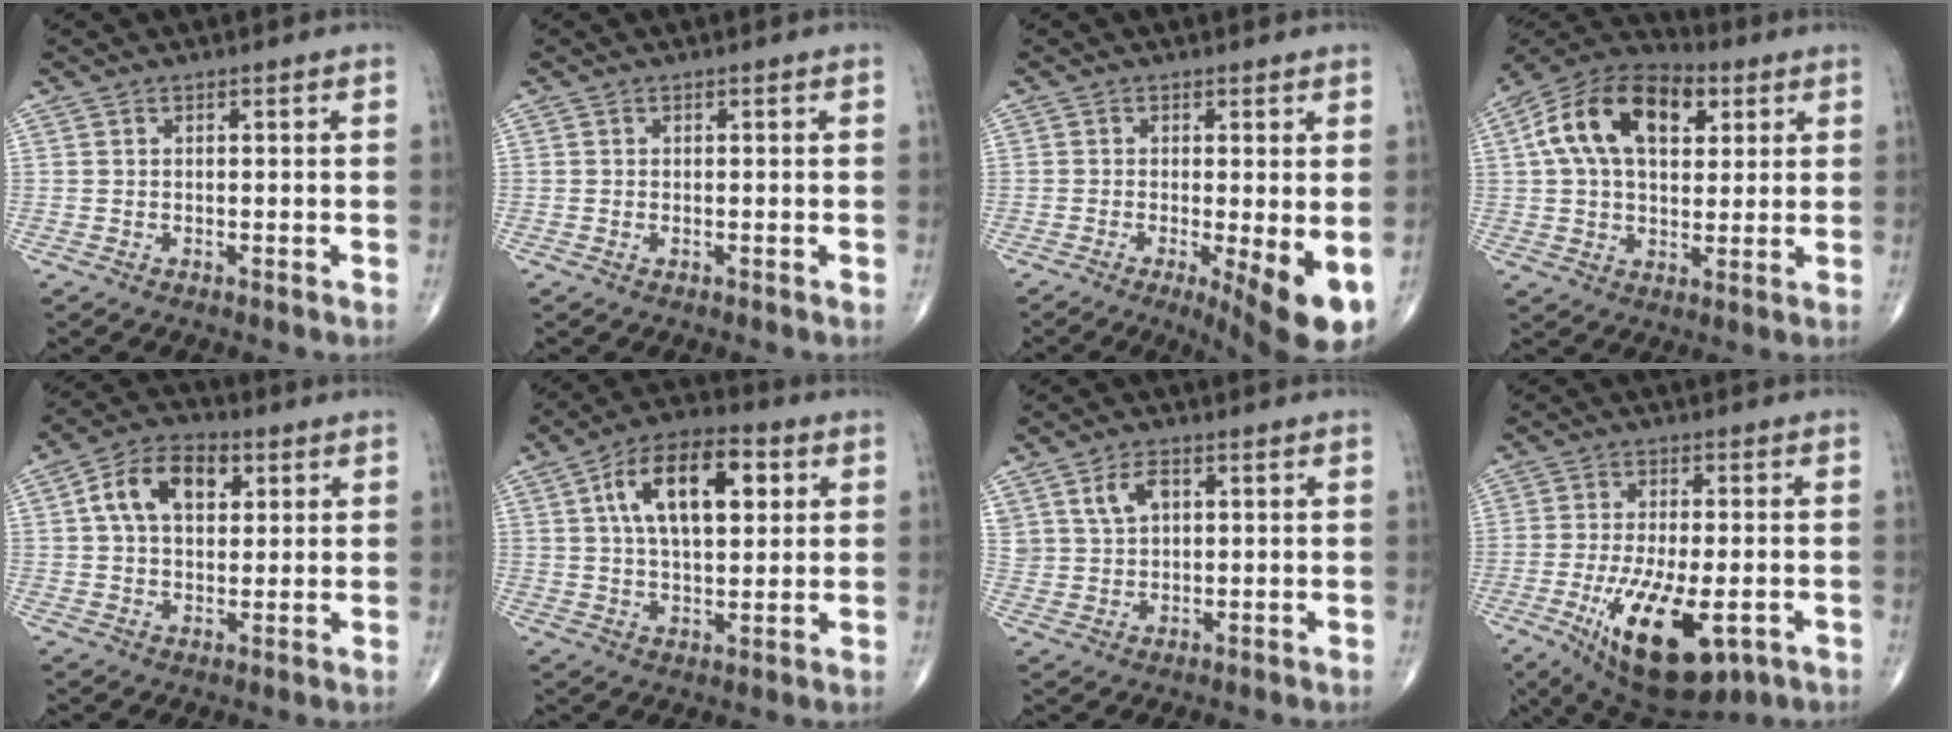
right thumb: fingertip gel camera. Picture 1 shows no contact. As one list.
[{"total": 0.0}, {"total": 9.8, "force": [-2.8, 2.2, 9.1], "torque": [-0.128, -0.024, -0.039]}, {"total": 18.2, "force": [5.5, 11.1, 13.4], "torque": [-0.216, 0.011, 0.082]}, {"total": 11.1, "force": [3.2, 7.0, 8.0], "torque": [-0.122, 0.012, 0.047]}, {"total": 16.0, "force": [4.7, 8.0, 13.0], "torque": [-0.200, 0.006, 0.074]}, {"total": 5.7, "force": [2.4, 3.7, 3.7], "torque": [-0.058, -0.007, 0.049]}, {"total": 17.2, "force": [-6.3, 7.2, 14.2], "torque": [-0.253, -0.008, -0.082]}]